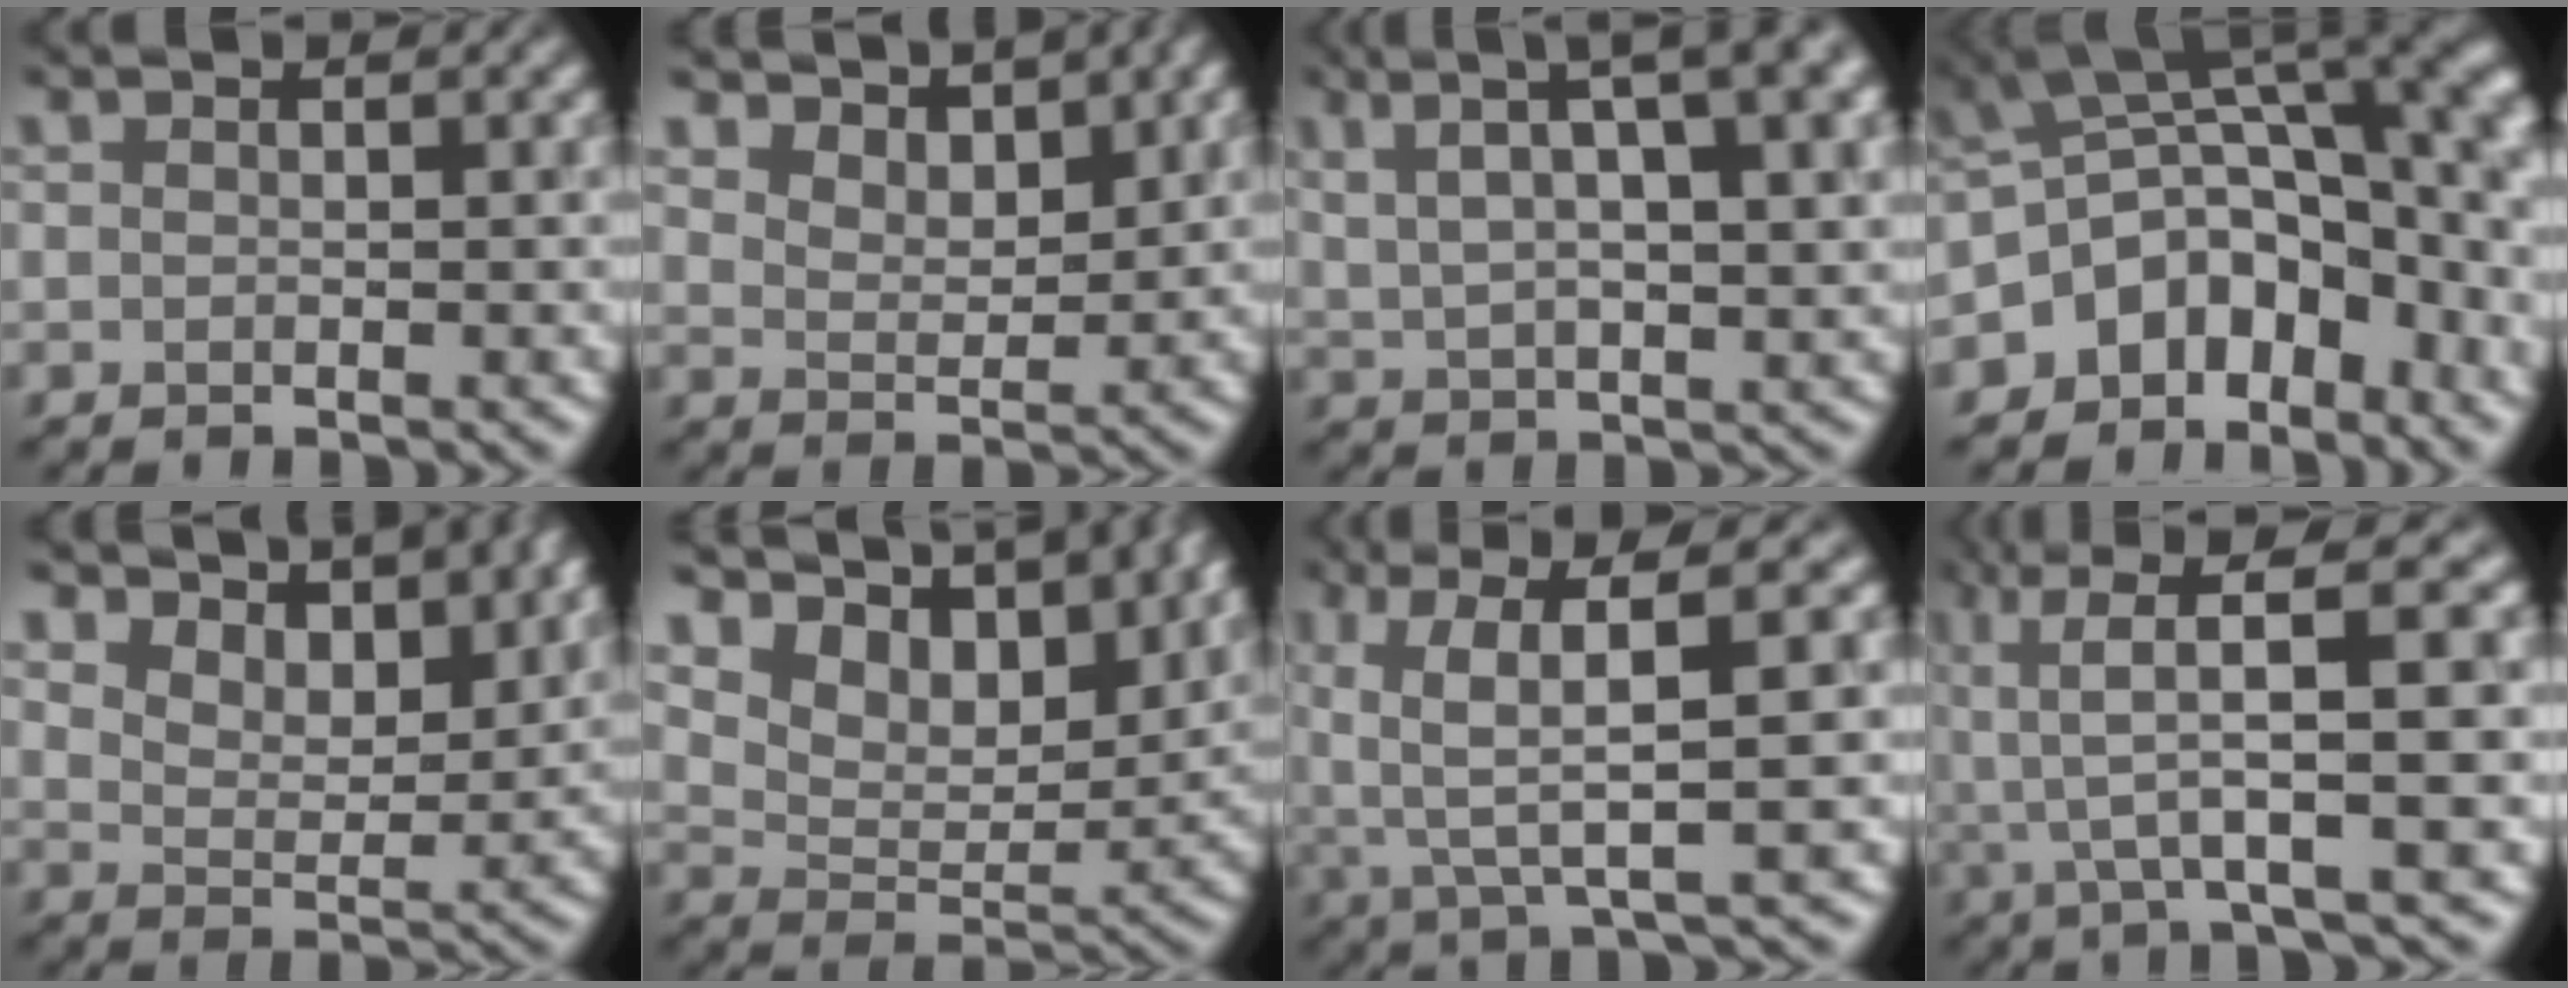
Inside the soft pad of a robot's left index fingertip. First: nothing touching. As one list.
[{"total": 4.8, "force": [4.5, 0.9, 1.3], "torque": [-0.051, -0.003, 0.095]}, {"total": 8.7, "force": [5.2, 1.8, 6.8], "torque": [-0.146, 0.006, 0.126]}, {"total": 8.7, "force": [-5.6, 5.0, 4.4], "torque": [-0.069, -0.010, -0.069]}, {"total": 6.4, "force": [6.0, 1.1, 1.9], "torque": [-0.059, -0.014, 0.115]}, {"total": 8.6, "force": [7.6, 2.6, 3.0], "torque": [-0.111, -0.018, 0.159]}, {"total": 5.1, "force": [1.0, 0.1, 5.0], "torque": [-0.122, -0.007, 0.058]}, {"total": 5.8, "force": [1.2, -0.1, 5.6], "torque": [-0.120, 0.008, 0.060]}]